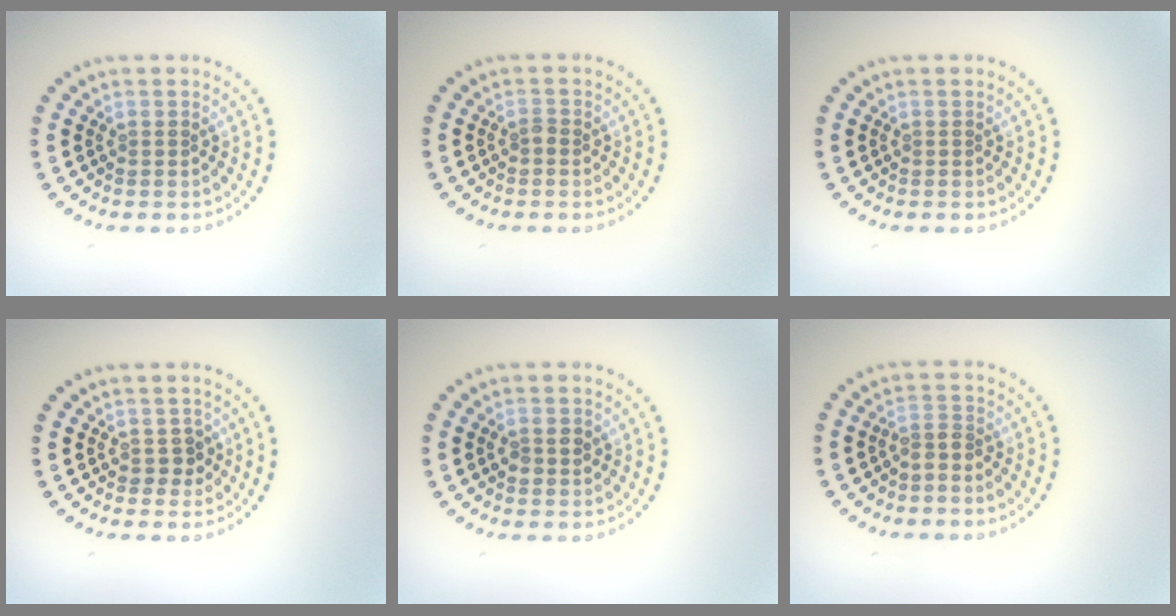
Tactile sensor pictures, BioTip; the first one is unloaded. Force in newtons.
{"total": 0.6, "press": 0.5, "slide": 0.3}
{"total": 0.0}
{"total": 1.2, "press": 1.1, "slide": 0.5}
{"total": 1.4, "press": 1.4, "slide": 0.2}
{"total": 1.2, "press": 0.7, "slide": 0.9}